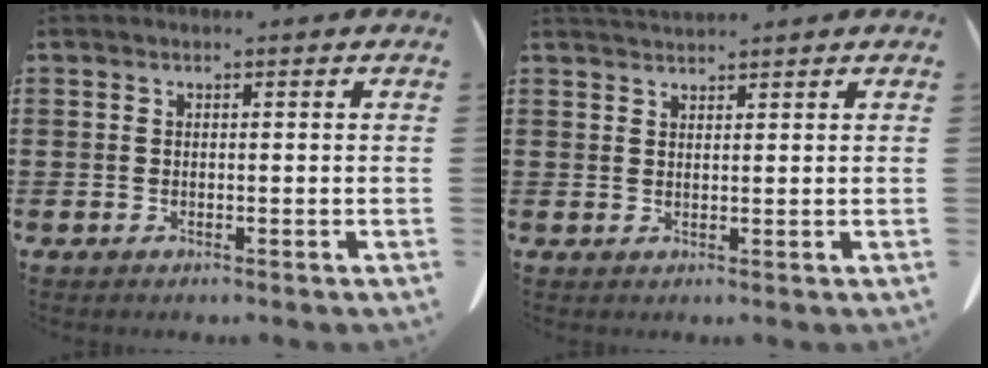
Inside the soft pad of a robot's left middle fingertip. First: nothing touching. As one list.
[{"total": 1.7, "force": [1.7, 0.2, 0.3], "torque": [-0.011, 0.001, 0.034]}]